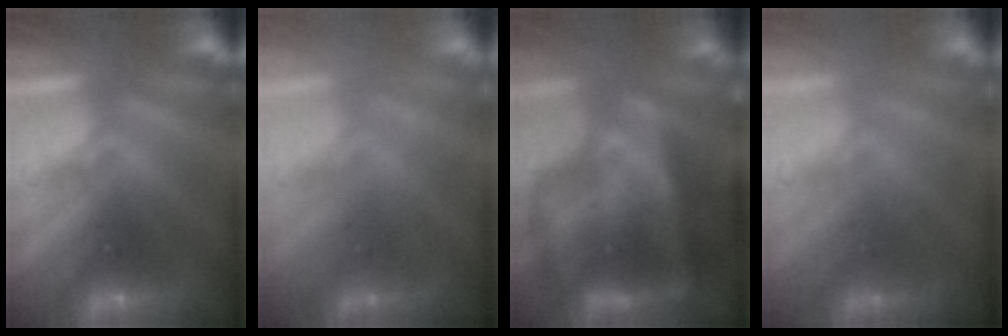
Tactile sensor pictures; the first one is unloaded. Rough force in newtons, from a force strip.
{"total": 2.2}
{"total": 11.3}
{"total": 2.2}